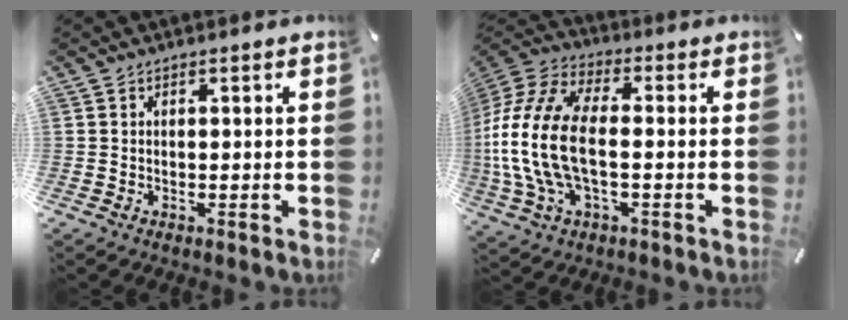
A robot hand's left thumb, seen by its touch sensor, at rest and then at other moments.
{"total": 18.0, "force": [-2.1, 10.0, 14.8], "torque": [-0.329, -0.003, -0.040]}